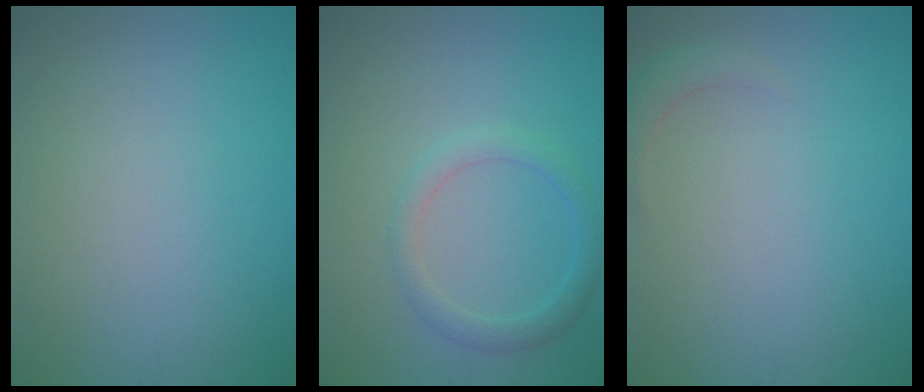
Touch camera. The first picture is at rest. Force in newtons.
{"total": 2.2, "press": 2.2, "slide": 0.1}
{"total": 1.6, "press": 1.6, "slide": 0.3}